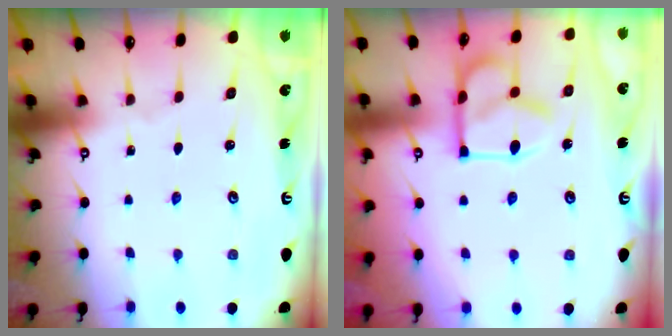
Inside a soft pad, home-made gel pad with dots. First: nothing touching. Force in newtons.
{"total": 10.2, "press": 10.2, "slide": 0.4}